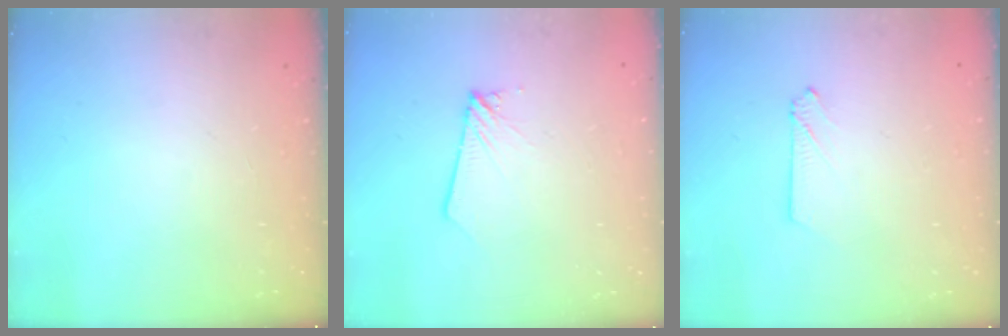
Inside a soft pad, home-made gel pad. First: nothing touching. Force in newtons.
{"total": 1.8, "press": 1.8, "slide": 0.1}
{"total": 2.1, "press": 2.1, "slide": 0.2}